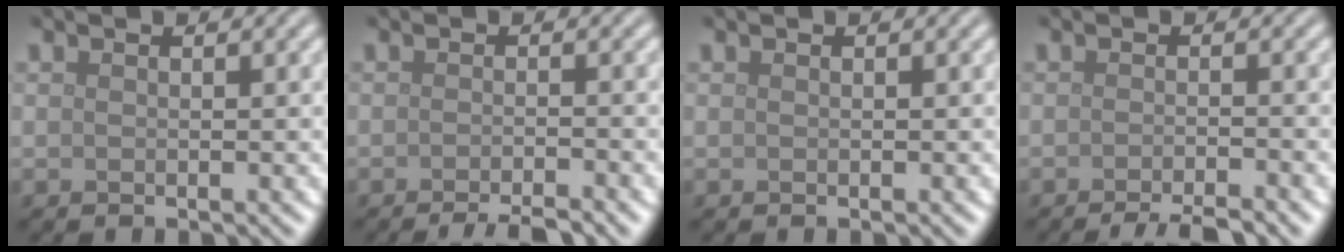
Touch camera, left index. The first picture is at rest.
{"total": 3.3, "force": [-2.6, 0.4, 1.9], "torque": [-0.024, 0.000, -0.046]}
{"total": 0.0}
{"total": 3.7, "force": [-2.9, 0.5, 2.2], "torque": [-0.029, 0.000, -0.051]}